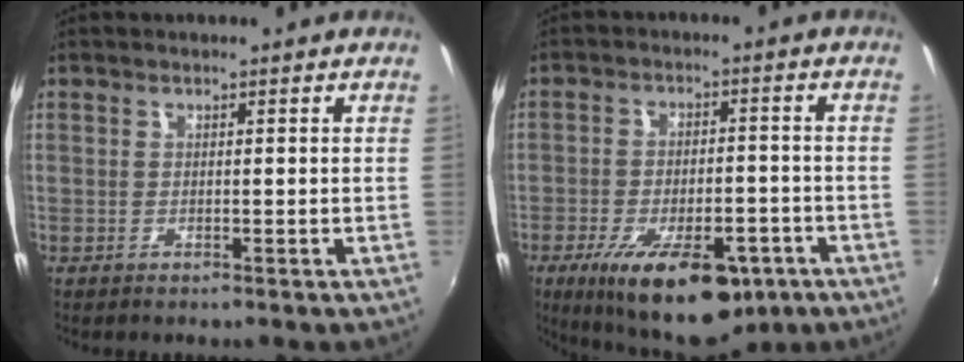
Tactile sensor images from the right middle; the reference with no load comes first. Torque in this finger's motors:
{"motor_torque": [1.50, -0.64, 0.31, 0.21]}